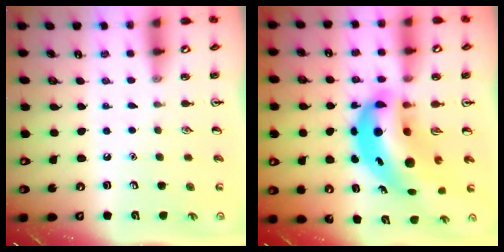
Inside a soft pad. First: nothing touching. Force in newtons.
{"total": 15.1, "press": 14.5, "slide": 4.2}